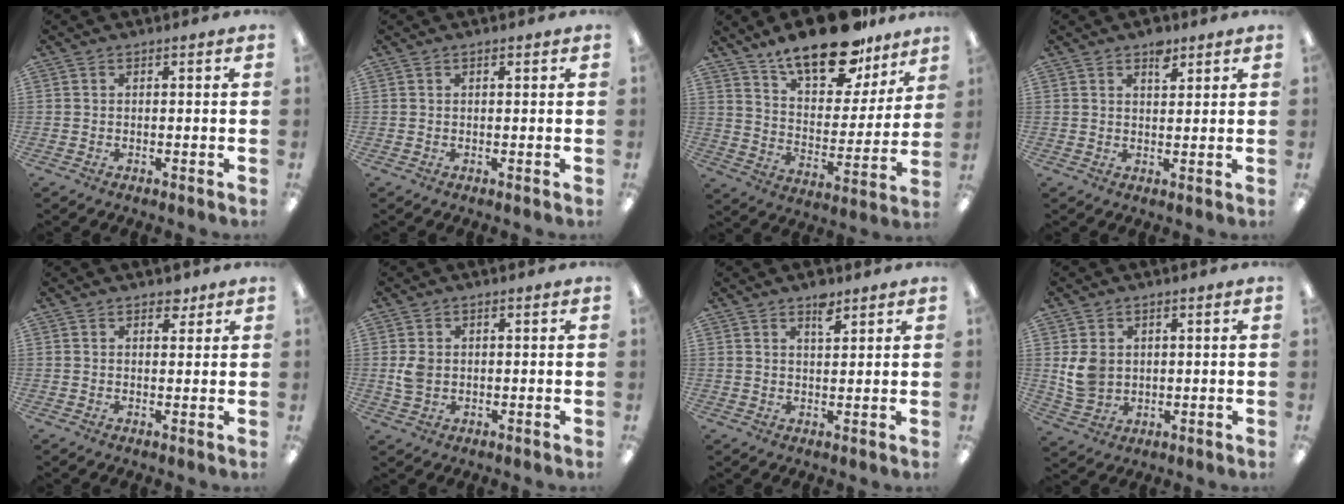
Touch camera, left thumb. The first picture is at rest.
{"total": 0.7, "force": [0.5, 0.2, 0.4], "torque": [-0.009, 0.002, 0.009]}
{"total": 20.6, "force": [15.3, 8.5, 10.8], "torque": [-0.165, -0.100, 0.263]}
{"total": 4.1, "force": [2.9, 2.0, 2.1], "torque": [-0.015, -0.018, 0.046]}
{"total": 3.2, "force": [2.3, 1.8, 1.3], "torque": [-0.006, -0.007, 0.038]}
{"total": 4.0, "force": [0.3, 3.0, 2.6], "torque": [-0.048, 0.001, 0.003]}
{"total": 4.1, "force": [3.0, 1.5, 2.3], "torque": [-0.027, -0.014, 0.049]}
{"total": 6.5, "force": [1.4, 5.4, 3.4], "torque": [-0.068, 0.002, 0.028]}